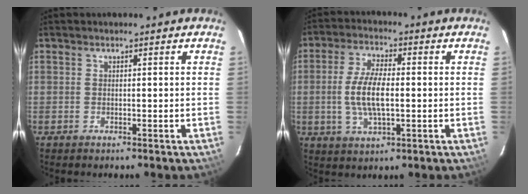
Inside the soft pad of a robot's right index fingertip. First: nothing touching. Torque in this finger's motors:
{"motor_torque": [1.32, -0.42, 0.77, 0.18]}